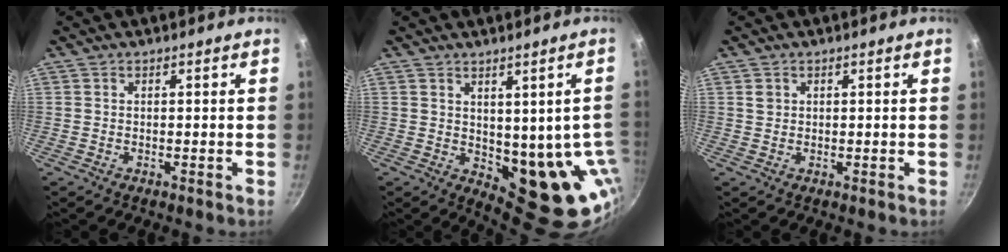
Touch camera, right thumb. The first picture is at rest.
{"total": 13.0, "force": [0.0, 7.0, 11.0], "torque": [-0.097, -0.013, 0.022]}
{"total": 1.3, "force": [0.5, 1.2, 0.4], "torque": [-0.003, 0.004, 0.008]}